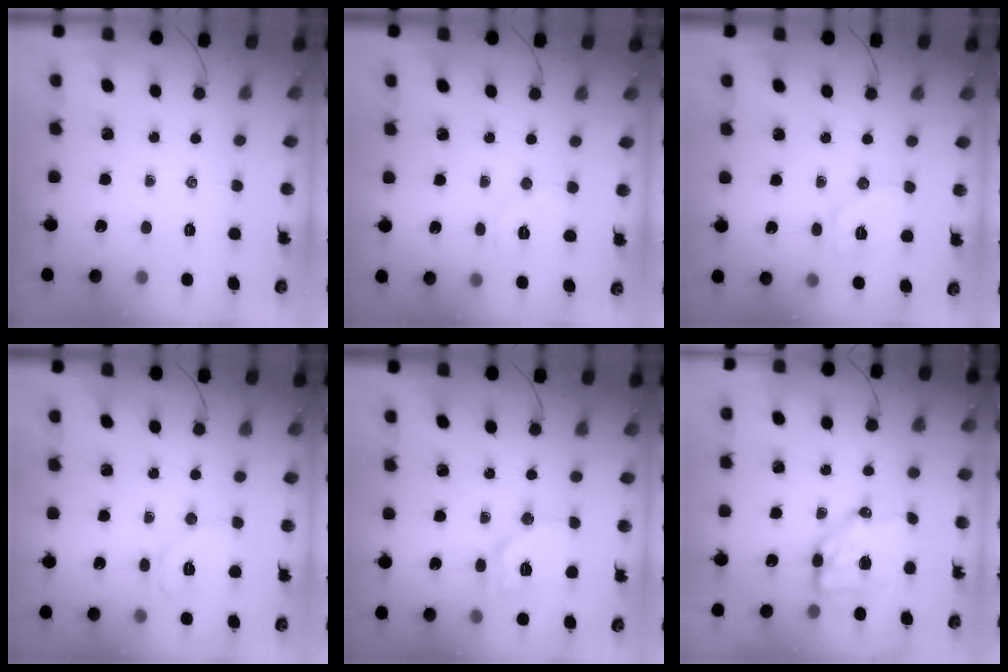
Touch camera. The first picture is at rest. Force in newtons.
{"total": 5.2, "press": 5.1, "slide": 1.2}
{"total": 8.9, "press": 8.9, "slide": 0.6}
{"total": 8.7, "press": 8.6, "slide": 0.5}
{"total": 12.2, "press": 12.2, "slide": 1.2}
{"total": 7.2, "press": 7.0, "slide": 1.6}